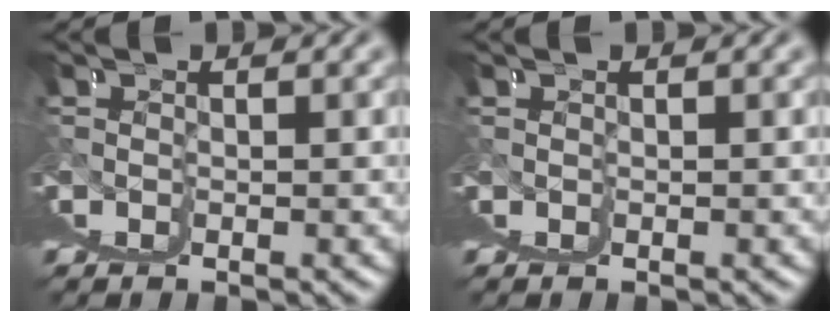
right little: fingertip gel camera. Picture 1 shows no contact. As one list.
[{"total": 0.0}]